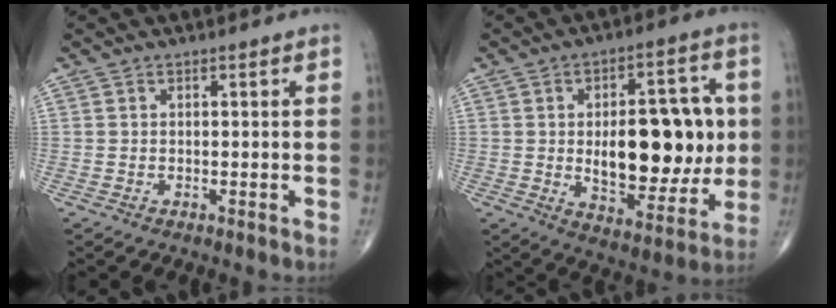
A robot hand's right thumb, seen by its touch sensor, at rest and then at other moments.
{"total": 20.2, "force": [0.6, 10.1, 17.5], "torque": [-0.209, -0.001, 0.018]}